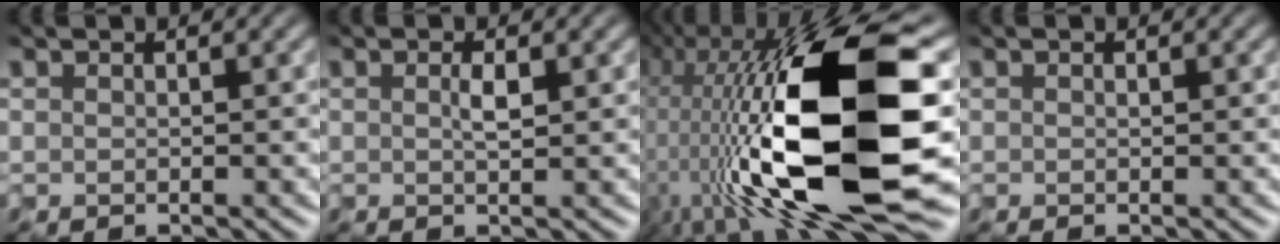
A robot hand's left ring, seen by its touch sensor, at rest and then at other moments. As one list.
[{"total": 1.1, "force": [-0.1, 0.0, 1.1], "torque": [-0.024, -0.001, 0.000]}, {"total": 19.7, "force": [-2.3, 7.1, 18.3], "torque": [-0.357, -0.012, -0.044]}, {"total": 0.0}]